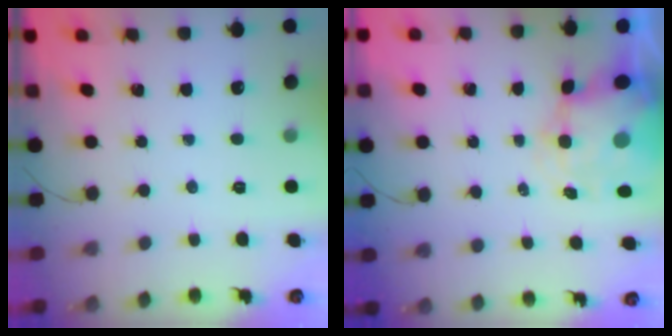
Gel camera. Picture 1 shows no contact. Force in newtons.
{"total": 6.5, "press": 6.2, "slide": 2.0}